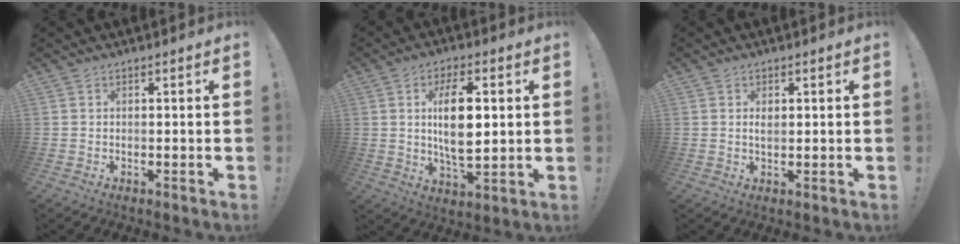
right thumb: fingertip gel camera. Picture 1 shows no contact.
{"total": 12.8, "force": [2.4, 5.6, 11.2], "torque": [-0.187, -0.006, 0.033]}
{"total": 1.5, "force": [0.6, 0.9, 1.0], "torque": [-0.006, -0.004, 0.008]}